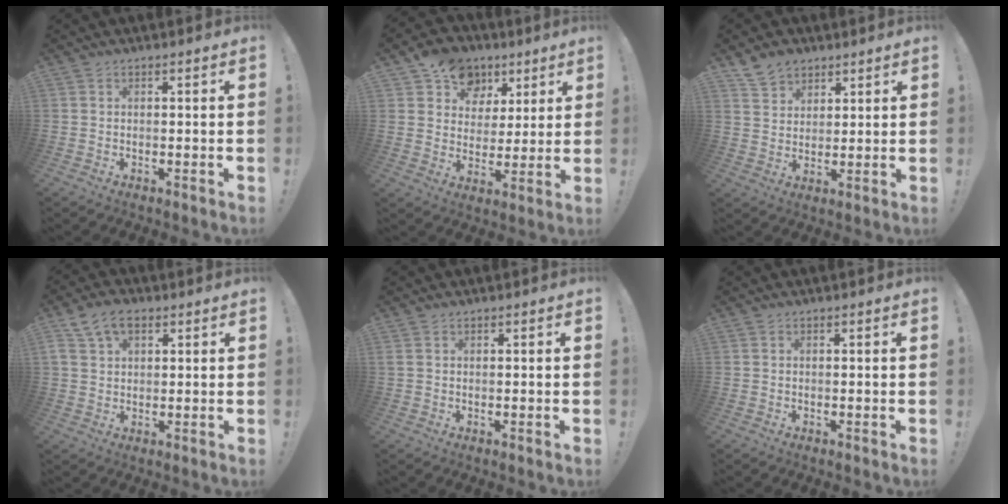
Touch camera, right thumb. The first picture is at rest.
{"total": 12.7, "force": [6.8, 10.0, 3.8], "torque": [-0.052, -0.035, 0.131]}
{"total": 7.4, "force": [5.3, 4.9, 1.7], "torque": [-0.027, -0.030, 0.104]}
{"total": 8.5, "force": [4.2, 5.3, 5.1], "torque": [-0.093, 0.001, 0.083]}
{"total": 0.7, "force": [0.6, 0.2, 0.2], "torque": [-0.005, 0.002, 0.010]}
{"total": 0.0}